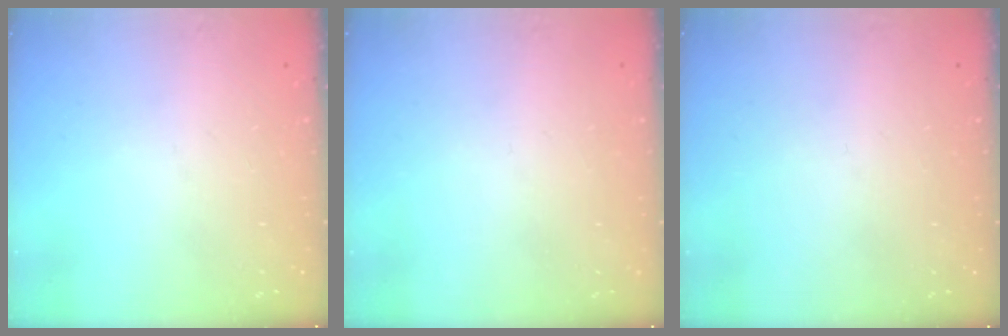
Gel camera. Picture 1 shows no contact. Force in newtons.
{"total": 0.0}
{"total": 0.0}